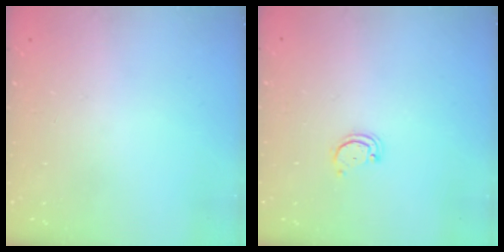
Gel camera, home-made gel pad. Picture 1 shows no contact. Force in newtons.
{"total": 2.2, "press": 2.2, "slide": 0.2}